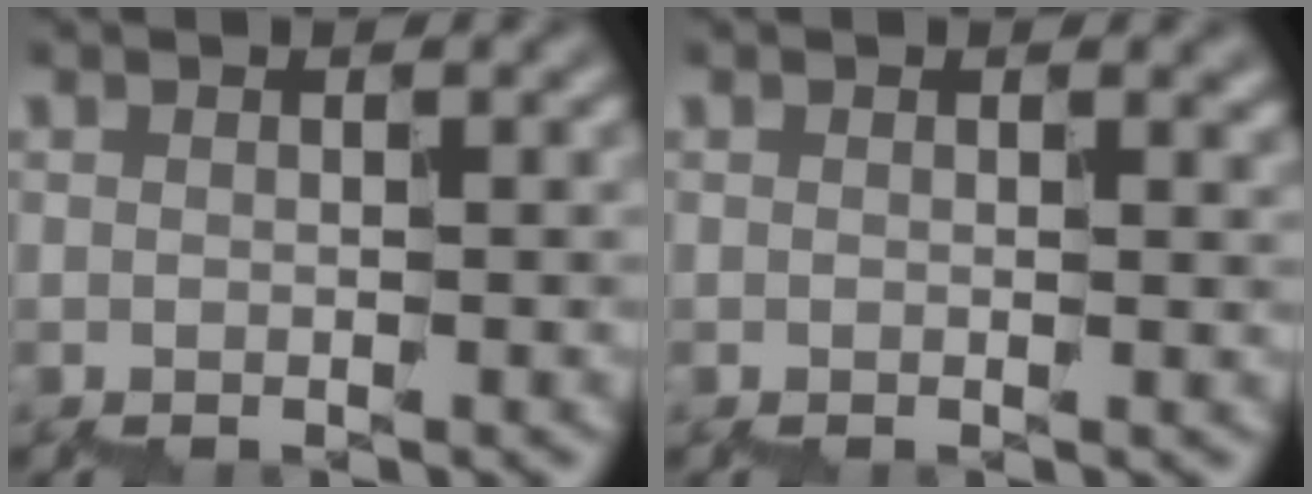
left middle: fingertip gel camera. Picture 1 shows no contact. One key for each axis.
{"total": 1.0, "fx": 0.5, "fy": 0.5, "fz": 0.8, "tx": -0.002, "ty": 0.007, "tz": 0.006}